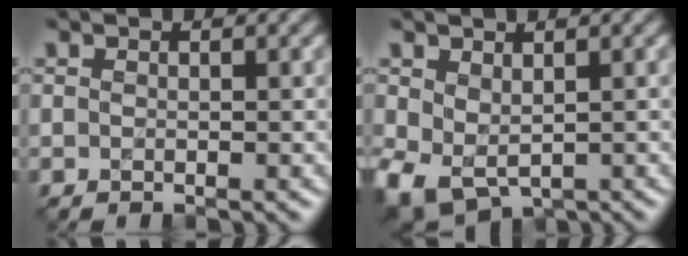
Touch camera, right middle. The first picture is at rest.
{"total": 4.4, "force": [-0.3, 3.1, 3.1], "torque": [-0.078, -0.014, 0.001]}